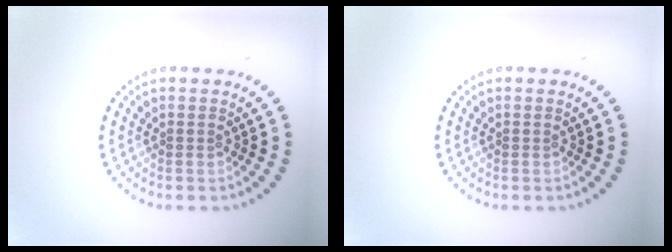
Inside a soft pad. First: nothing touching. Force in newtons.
{"total": 0.0}